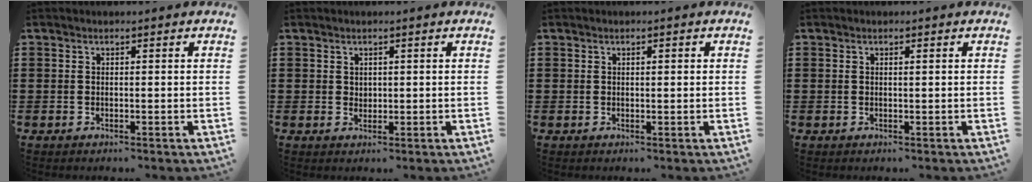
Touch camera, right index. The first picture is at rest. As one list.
[{"total": 1.2, "force": [0.8, 1.0, 0.2], "torque": [-0.006, 0.003, 0.015]}, {"total": 0.6, "force": [0.2, 0.1, 0.5], "torque": [-0.012, 0.000, 0.003]}, {"total": 0.6, "force": [0.1, 0.1, 0.6], "torque": [-0.012, -0.001, 0.003]}]